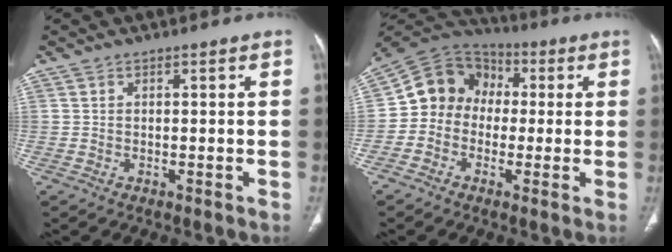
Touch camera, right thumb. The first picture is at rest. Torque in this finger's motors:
{"motor_torque": [-0.26, 0.54, 0.51, 0.32, 0.00]}